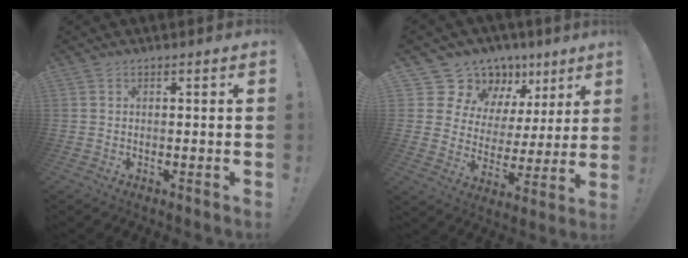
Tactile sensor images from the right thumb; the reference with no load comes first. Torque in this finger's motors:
{"motor_torque": [-0.37, 0.33, -0.32, 0.03, 0.05]}